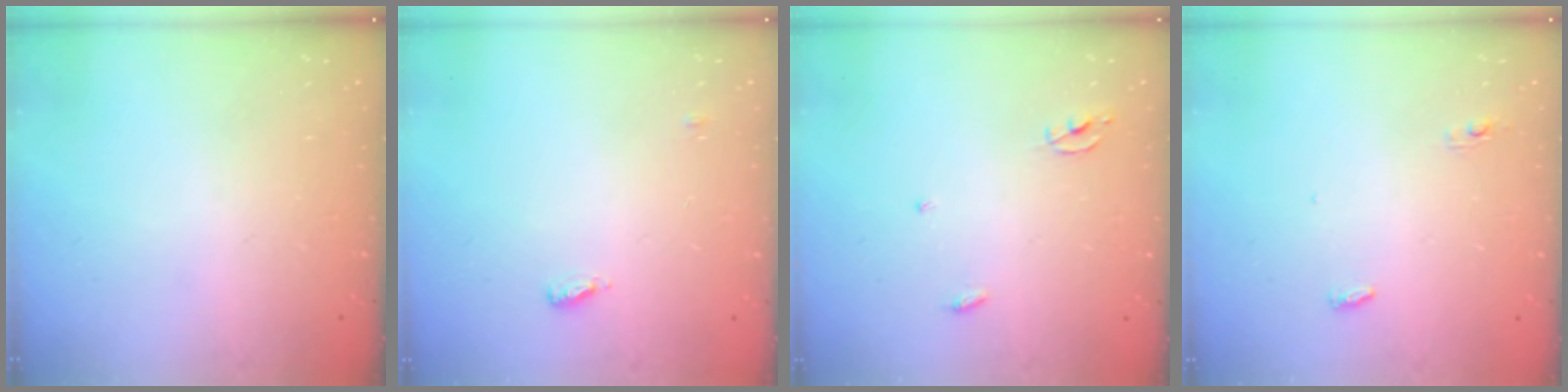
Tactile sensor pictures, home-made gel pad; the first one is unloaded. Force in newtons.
{"total": 4.6, "press": 4.5, "slide": 0.7}
{"total": 2.3, "press": 2.3, "slide": 0.1}
{"total": 3.6, "press": 3.5, "slide": 0.9}